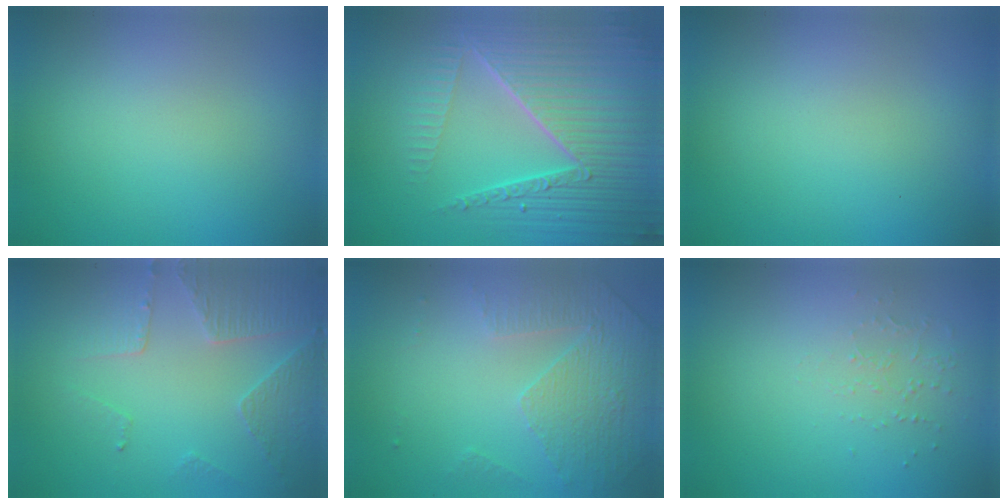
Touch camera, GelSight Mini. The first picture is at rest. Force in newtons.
{"total": 8.6, "press": 6.0, "slide": 6.2}
{"total": 0.0}
{"total": 3.9, "press": 3.0, "slide": 2.4}
{"total": 4.8, "press": 3.3, "slide": 3.6}
{"total": 0.8, "press": 0.5, "slide": 0.6}